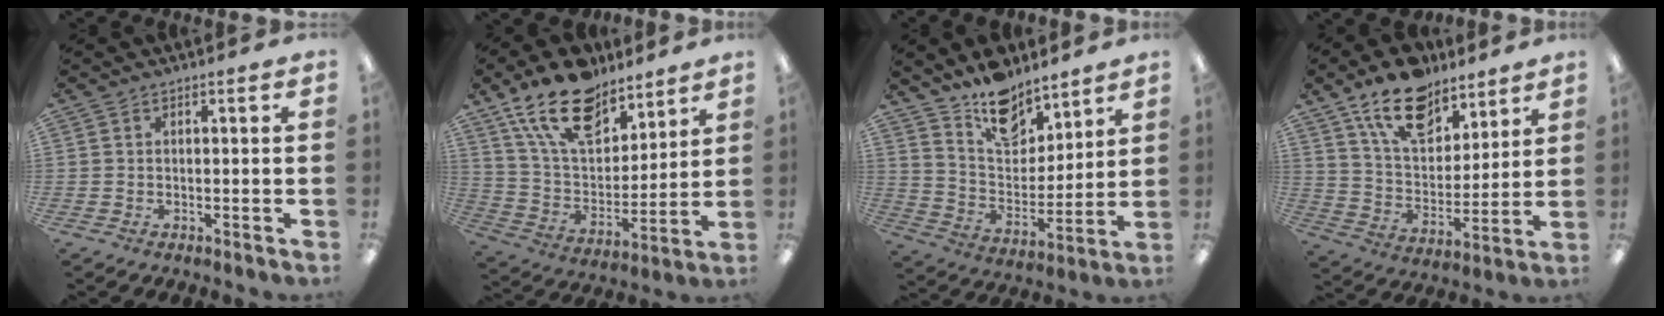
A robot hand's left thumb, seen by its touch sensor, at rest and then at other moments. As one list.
[{"total": 19.5, "force": [13.8, 9.9, 9.5], "torque": [-0.183, -0.068, 0.252]}, {"total": 14.4, "force": [11.5, 7.1, 4.9], "torque": [-0.080, -0.084, 0.213]}, {"total": 16.2, "force": [12.1, 8.2, 7.1], "torque": [-0.125, -0.062, 0.220]}]